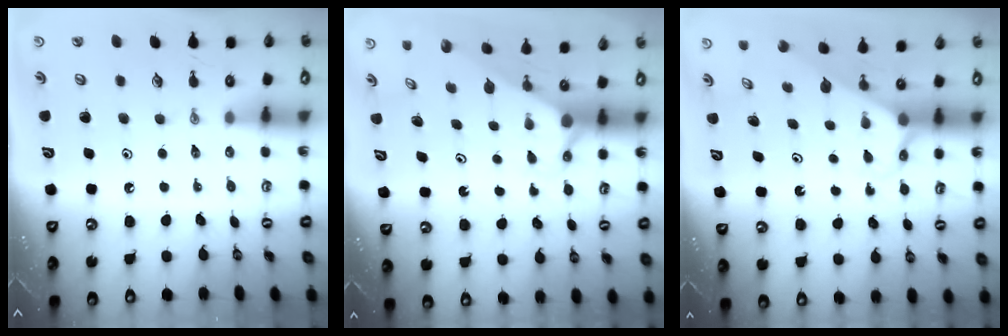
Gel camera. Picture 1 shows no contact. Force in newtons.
{"total": 2.7, "press": 2.7, "slide": 0.0}
{"total": 2.5, "press": 2.5, "slide": 0.1}